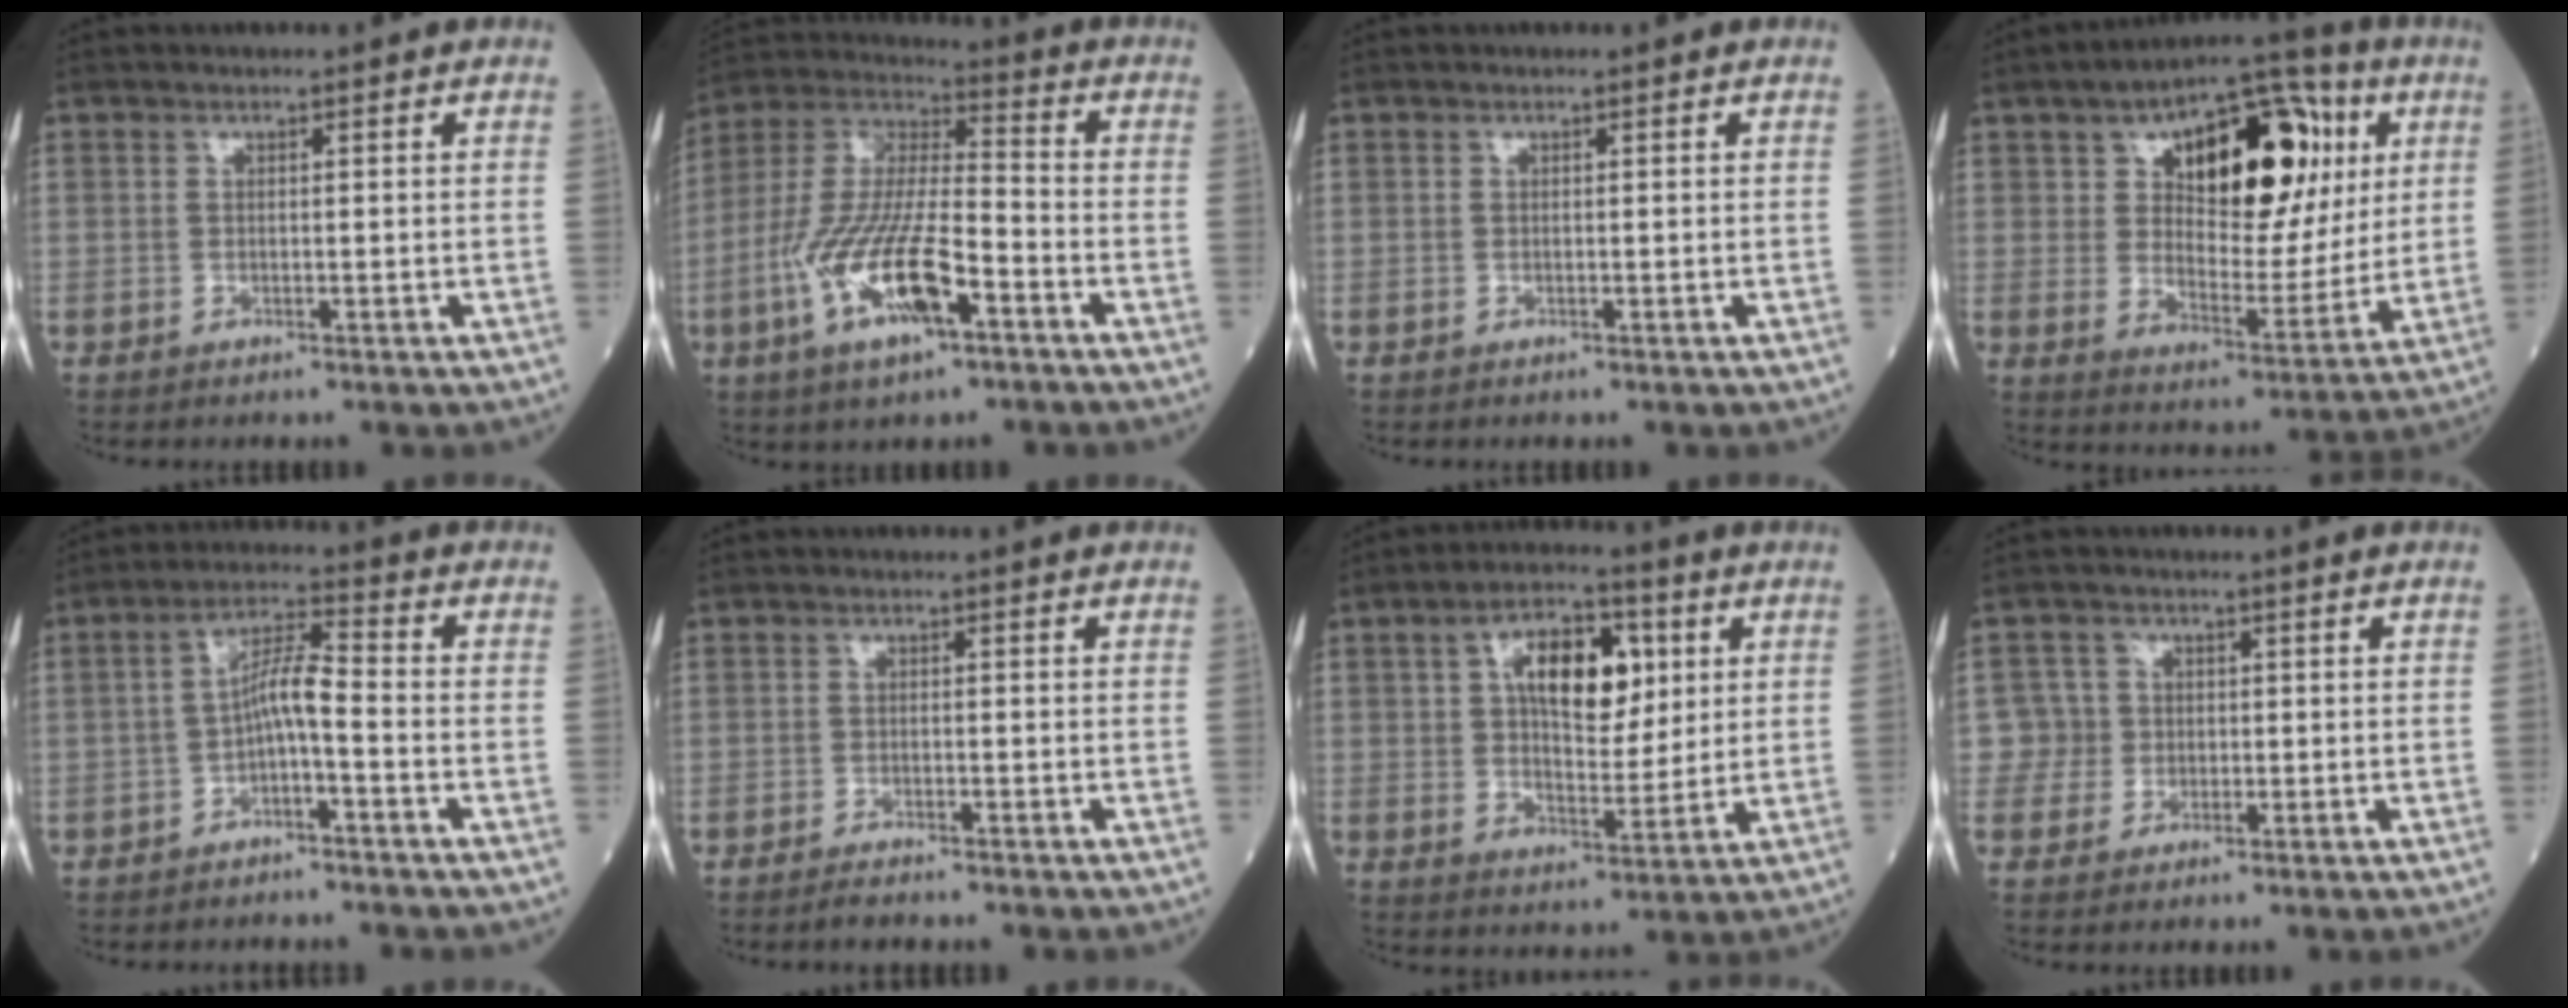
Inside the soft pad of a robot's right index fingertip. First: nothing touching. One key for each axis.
{"total": 15.9, "fx": -6.2, "fy": 4.4, "fz": 14.0, "tx": -0.295, "ty": -0.003, "tz": -0.113}
{"total": 0.0}
{"total": 20.0, "fx": 6.7, "fy": 9.0, "fz": 16.5, "tx": -0.241, "ty": 0.031, "tz": 0.102}
{"total": 5.2, "fx": -1.7, "fy": 0.7, "fz": 4.8, "tx": -0.091, "ty": 0.020, "tz": -0.030}
{"total": 1.8, "fx": -1.7, "fy": 0.2, "fz": 0.7, "tx": -0.016, "ty": -0.004, "tz": -0.026}
{"total": 11.3, "fx": 3.5, "fy": 5.3, "fz": 9.4, "tx": -0.155, "ty": 0.019, "tz": 0.056}
{"total": 3.5, "fx": 0.0, "fy": 3.5, "fz": -0.4, "tx": 0.024, "ty": 0.010, "tz": -0.003}